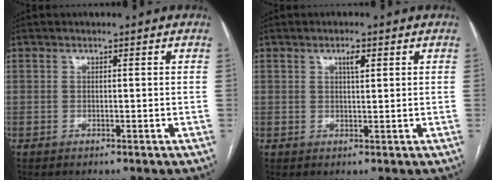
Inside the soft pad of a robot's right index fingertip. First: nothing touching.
{"total": 2.0, "force": [0.9, 0.5, 1.7], "torque": [-0.028, 0.001, 0.015]}